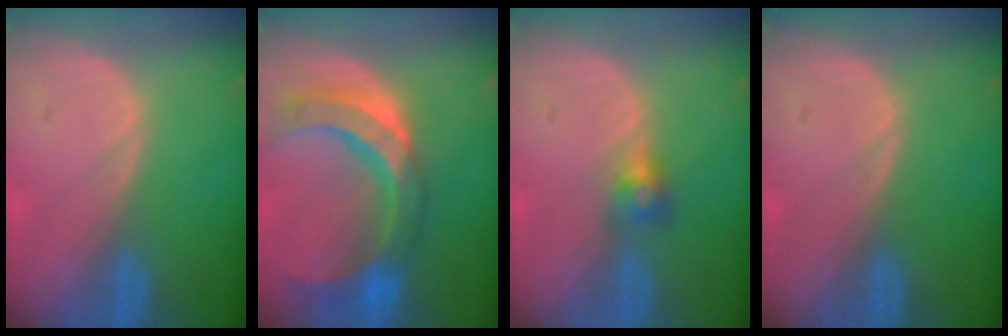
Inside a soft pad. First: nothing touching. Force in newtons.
{"total": 11.6, "press": 9.8, "slide": 6.2}
{"total": 2.7, "press": 2.5, "slide": 0.9}
{"total": 0.0}